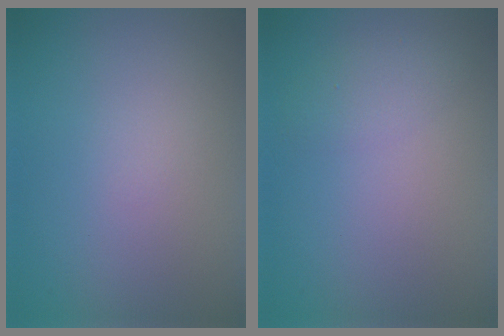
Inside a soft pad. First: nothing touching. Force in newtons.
{"total": 1.5, "press": 1.5, "slide": 0.1}